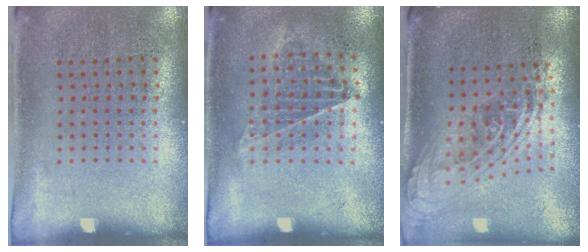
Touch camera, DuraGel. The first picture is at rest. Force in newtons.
{"total": 0.9, "press": 0.9, "slide": 0.1}
{"total": 2.1, "press": 1.6, "slide": 1.4}